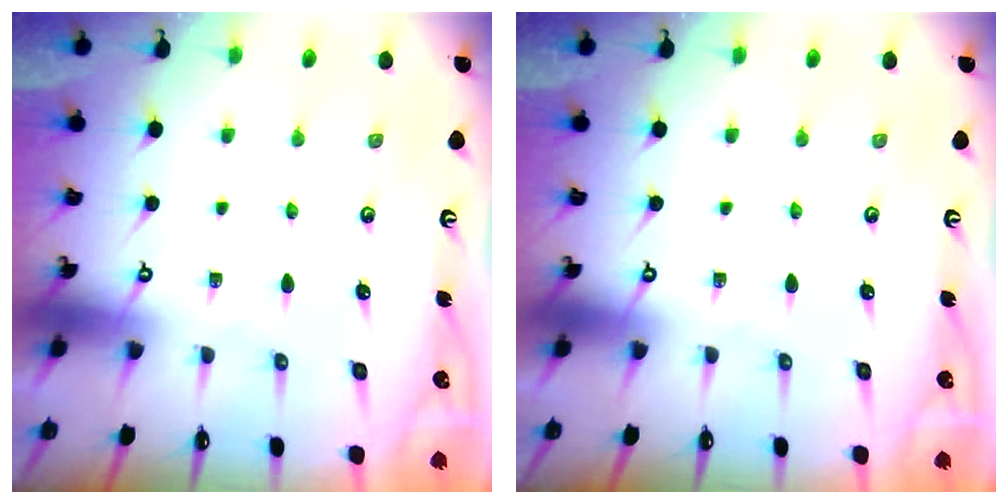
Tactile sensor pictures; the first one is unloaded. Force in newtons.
{"total": 0.0}